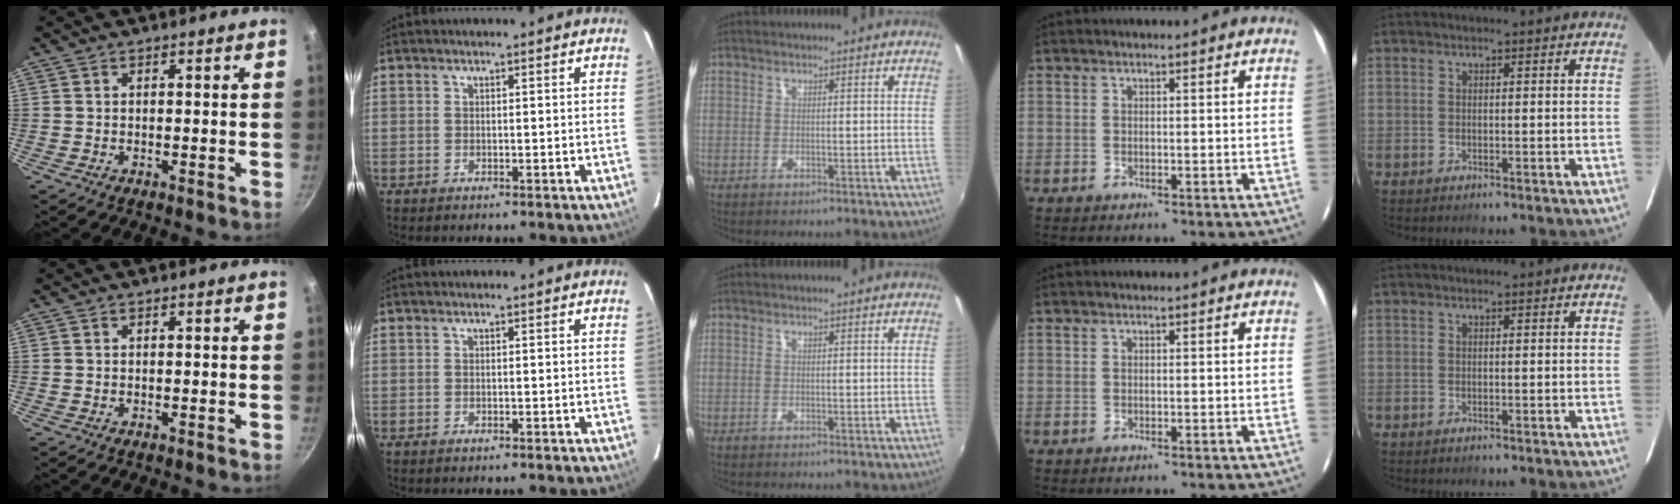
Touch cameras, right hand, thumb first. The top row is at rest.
{}